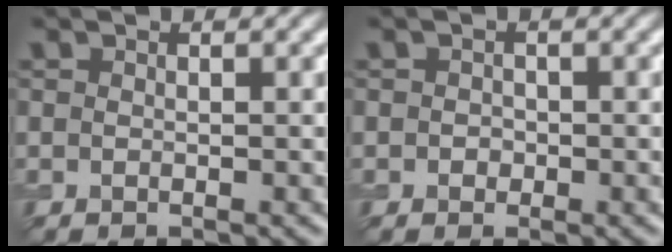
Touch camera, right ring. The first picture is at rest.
{"total": 0.6, "force": [0.0, 0.6, 0.1], "torque": [-0.003, 0.001, -0.001]}